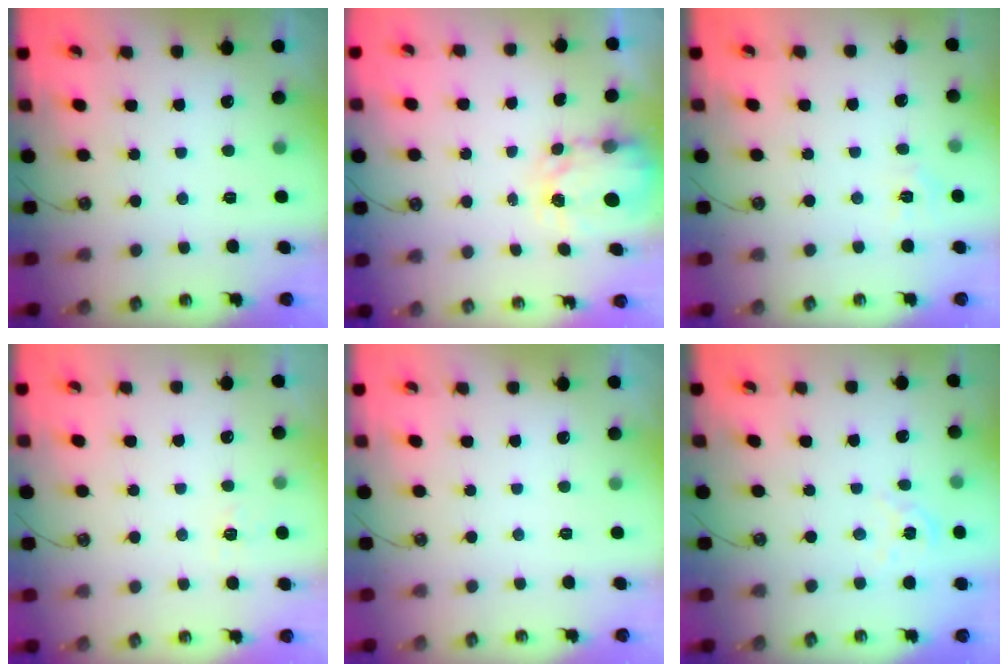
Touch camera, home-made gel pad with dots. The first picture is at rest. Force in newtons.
{"total": 3.9, "press": 3.9, "slide": 0.3}
{"total": 4.2, "press": 4.1, "slide": 0.5}
{"total": 3.9, "press": 3.9, "slide": 0.4}
{"total": 0.0}
{"total": 3.1, "press": 3.1, "slide": 0.3}